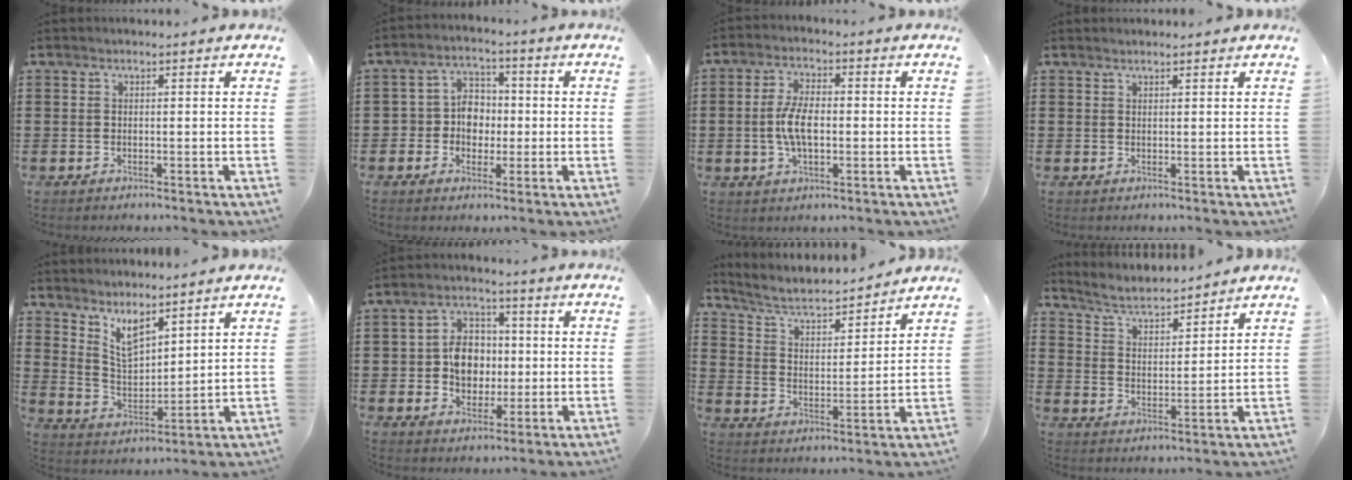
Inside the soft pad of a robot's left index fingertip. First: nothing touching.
{"total": 5.2, "force": [-0.9, 4.7, 1.9], "torque": [-0.053, 0.016, -0.021]}
{"total": 6.2, "force": [-0.6, 2.8, 5.5], "torque": [-0.120, 0.001, -0.017]}
{"total": 0.6, "force": [0.6, 0.1, 0.2], "torque": [-0.005, 0.000, 0.012]}
{"total": 6.0, "force": [4.8, 2.2, 2.9], "torque": [-0.066, -0.017, 0.088]}
{"total": 7.4, "force": [-0.1, 6.0, 4.4], "torque": [-0.098, 0.015, -0.004]}
{"total": 4.5, "force": [3.9, 1.0, 2.0], "torque": [-0.059, -0.028, 0.059]}
{"total": 4.3, "force": [4.2, 0.4, 1.1], "torque": [-0.041, -0.024, 0.068]}